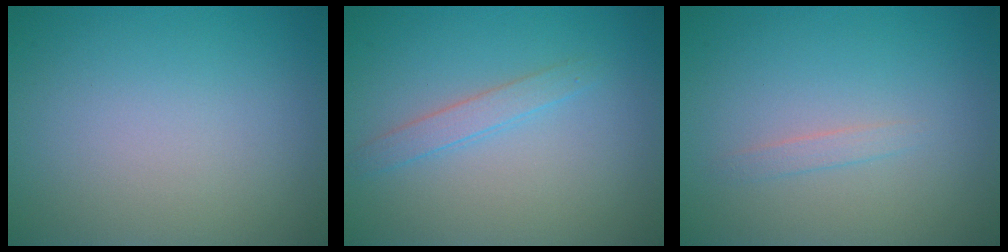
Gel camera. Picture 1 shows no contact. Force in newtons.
{"total": 1.6, "press": 1.6, "slide": 0.2}
{"total": 0.9, "press": 0.9, "slide": 0.0}